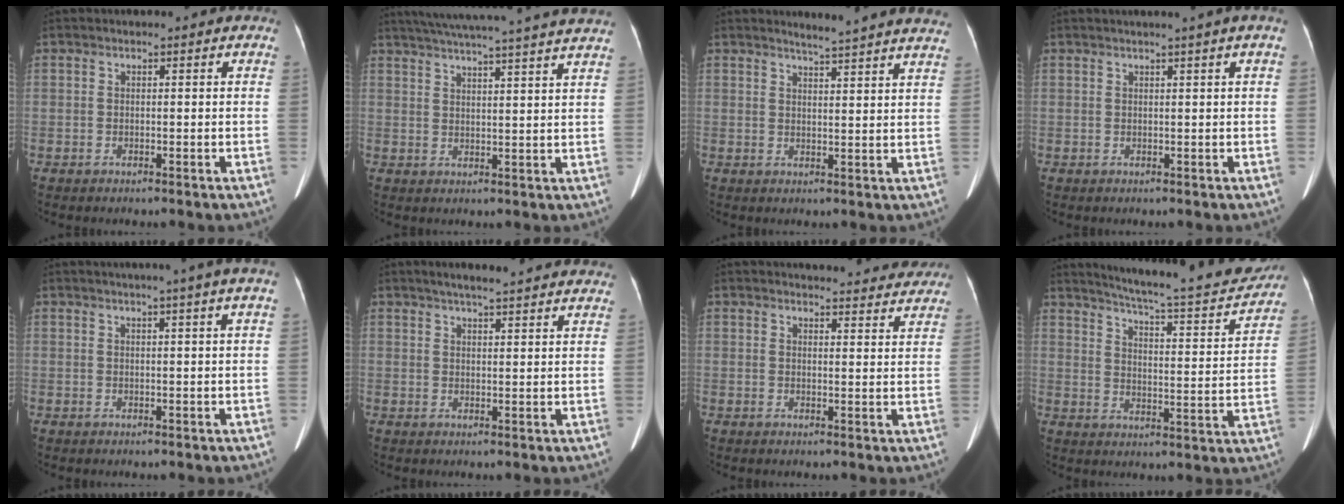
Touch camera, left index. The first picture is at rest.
{"total": 23.1, "force": [20.9, -0.8, 9.9], "torque": [-0.166, -0.009, 0.269]}
{"total": 12.7, "force": [12.0, -0.5, 4.0], "torque": [-0.056, -0.035, 0.131]}
{"total": 2.1, "force": [1.4, -0.8, 1.4], "torque": [-0.018, 0.001, 0.025]}
{"total": 4.7, "force": [3.5, -1.4, 2.8], "torque": [-0.039, 0.008, 0.043]}
{"total": 15.4, "force": [14.0, 1.5, 6.4], "torque": [-0.086, 0.027, 0.171]}
{"total": 14.3, "force": [13.8, 2.6, 2.8], "torque": [-0.010, -0.017, 0.142]}
{"total": 21.4, "force": [19.5, 2.0, 8.5], "torque": [-0.132, -0.041, 0.254]}